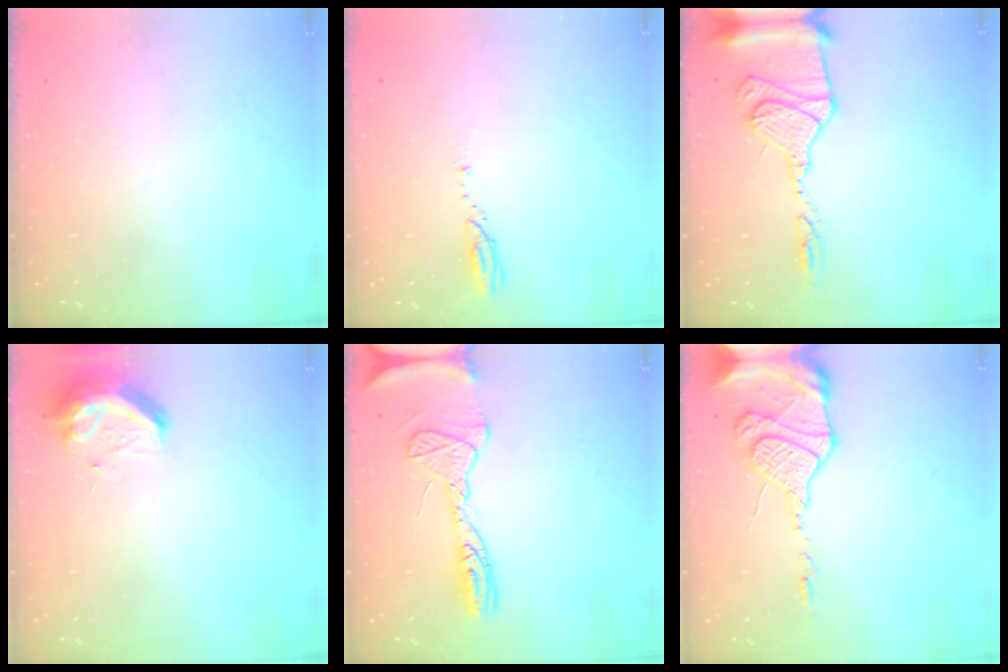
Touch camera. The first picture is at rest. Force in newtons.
{"total": 3.1, "press": 3.0, "slide": 0.3}
{"total": 14.7, "press": 14.6, "slide": 1.8}
{"total": 10.1, "press": 10.1, "slide": 0.9}
{"total": 14.7, "press": 14.6, "slide": 1.4}
{"total": 15.6, "press": 15.1, "slide": 3.7}